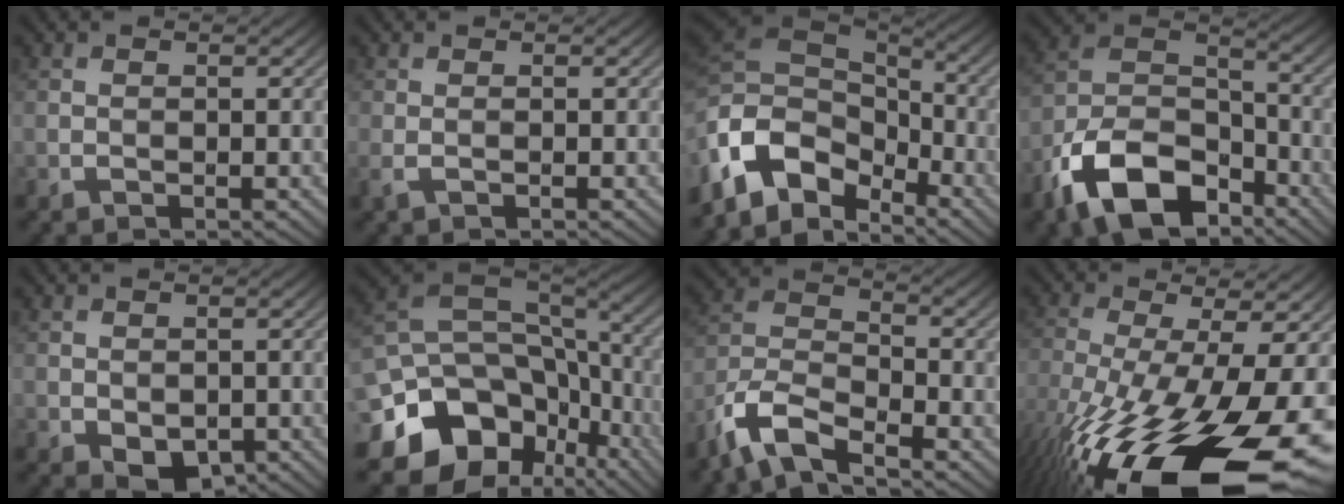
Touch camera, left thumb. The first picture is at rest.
{"total": 0.9, "force": [-0.1, 0.1, 0.9], "torque": [-0.023, 0.002, -0.005]}
{"total": 11.3, "force": [-5.0, 8.1, 6.1], "torque": [-0.166, -0.002, -0.099]}
{"total": 14.2, "force": [-9.0, 7.6, 8.0], "torque": [-0.178, -0.018, -0.185]}
{"total": 2.7, "force": [-1.0, 1.7, 1.7], "torque": [-0.026, -0.008, -0.013]}
{"total": 17.2, "force": [-7.6, 13.1, 8.1], "torque": [-0.205, -0.024, -0.094]}
{"total": 8.4, "force": [-6.3, 2.5, 4.9], "torque": [-0.105, -0.004, -0.145]}
{"total": 20.0, "force": [-10.8, 6.6, 15.4], "torque": [-0.302, -0.061, -0.162]}